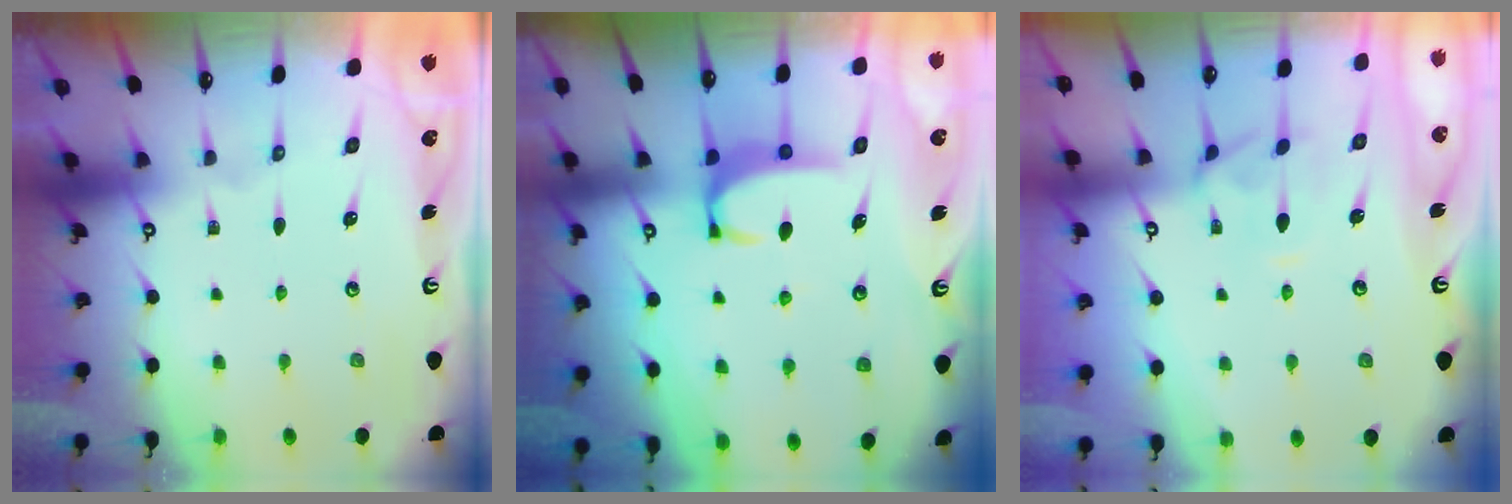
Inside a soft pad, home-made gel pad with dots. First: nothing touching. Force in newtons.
{"total": 2.8, "press": 2.8, "slide": 0.5}
{"total": 0.9, "press": 0.5, "slide": 0.7}